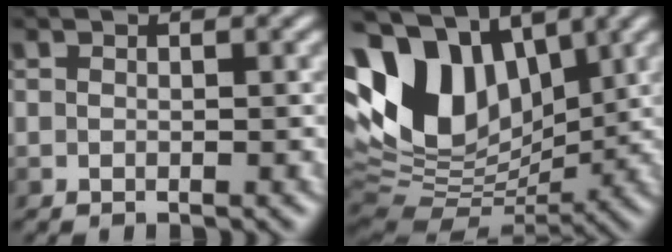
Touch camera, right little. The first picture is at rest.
{"total": 11.9, "force": [3.4, 7.7, 8.4], "torque": [-0.174, 0.028, 0.052]}